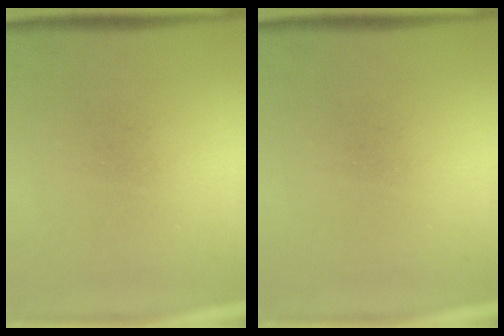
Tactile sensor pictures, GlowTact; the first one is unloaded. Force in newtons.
{"total": 0.0}